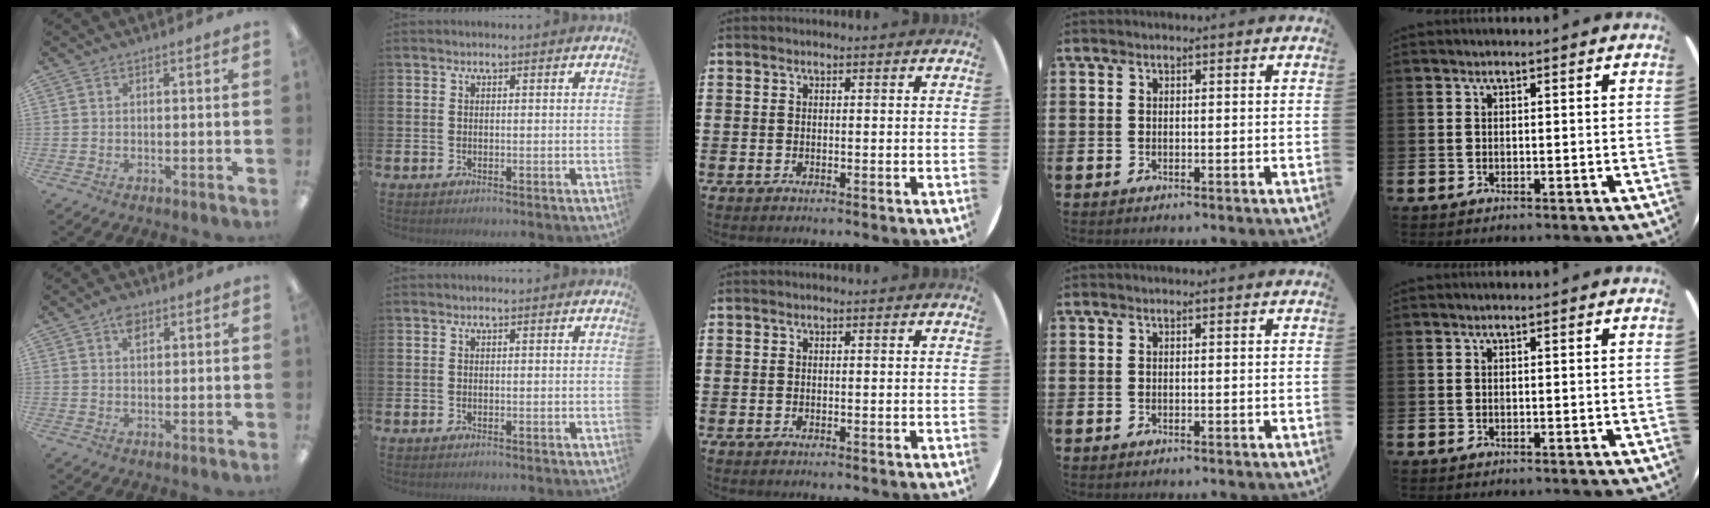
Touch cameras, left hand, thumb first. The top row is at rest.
{"thumb": {"total": 3.4, "force": [1.8, 1.9, 2.1], "torque": [-0.030, -0.003, 0.029]}}